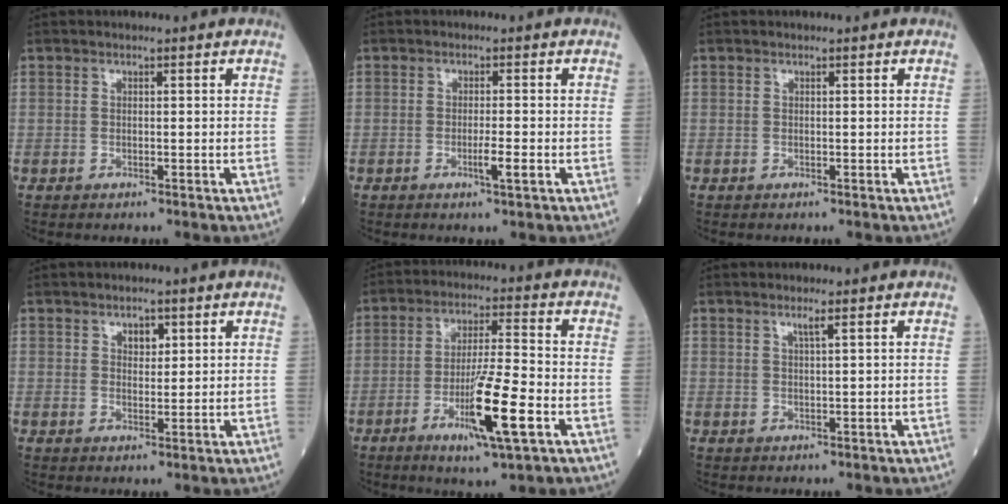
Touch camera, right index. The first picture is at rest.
{"total": 2.6, "force": [-1.0, -0.1, 2.4], "torque": [-0.040, -0.004, -0.016]}
{"total": 0.0}
{"total": 2.3, "force": [1.2, 1.3, 1.5], "torque": [-0.018, -0.001, 0.019]}
{"total": 11.2, "force": [-4.3, 0.4, 10.4], "torque": [-0.185, -0.017, -0.075]}
{"total": 1.3, "force": [0.8, -0.3, 1.0], "torque": [-0.024, -0.003, 0.016]}